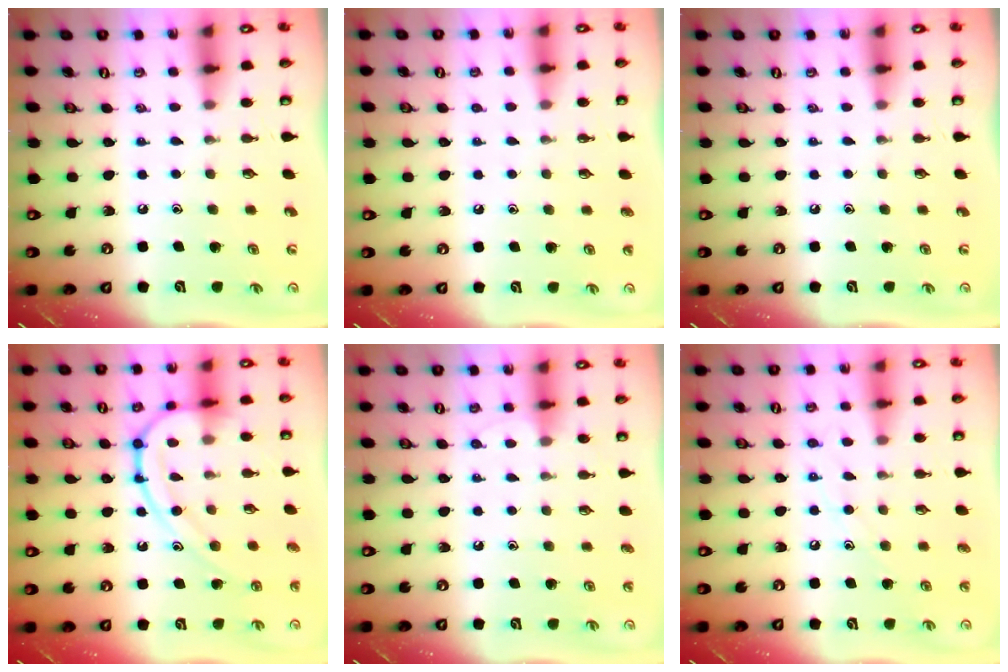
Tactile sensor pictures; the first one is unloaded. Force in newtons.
{"total": 0.7, "press": 0.7, "slide": 0.0}
{"total": 0.0}
{"total": 13.2, "press": 13.2, "slide": 0.3}
{"total": 3.7, "press": 3.7, "slide": 0.4}
{"total": 7.2, "press": 7.2, "slide": 0.5}